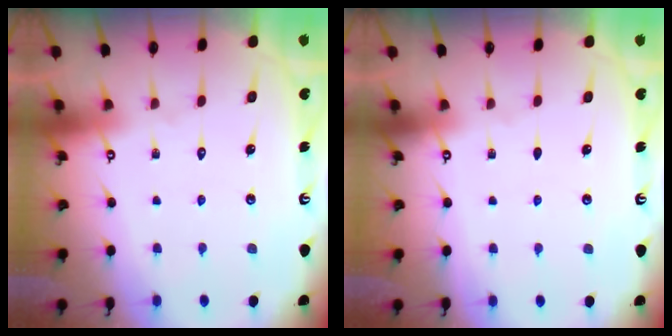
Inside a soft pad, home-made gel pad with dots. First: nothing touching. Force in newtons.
{"total": 0.0}